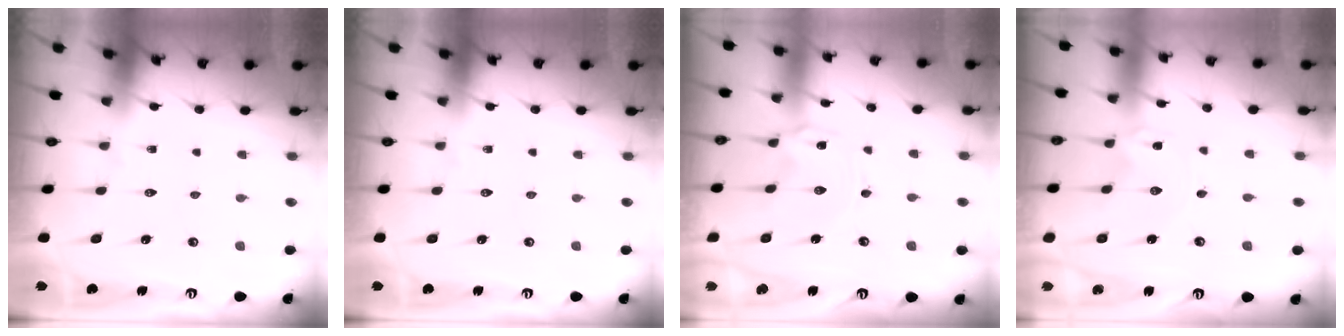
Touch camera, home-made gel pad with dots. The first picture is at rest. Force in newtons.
{"total": 0.0}
{"total": 0.9, "press": 0.8, "slide": 0.2}
{"total": 0.0}